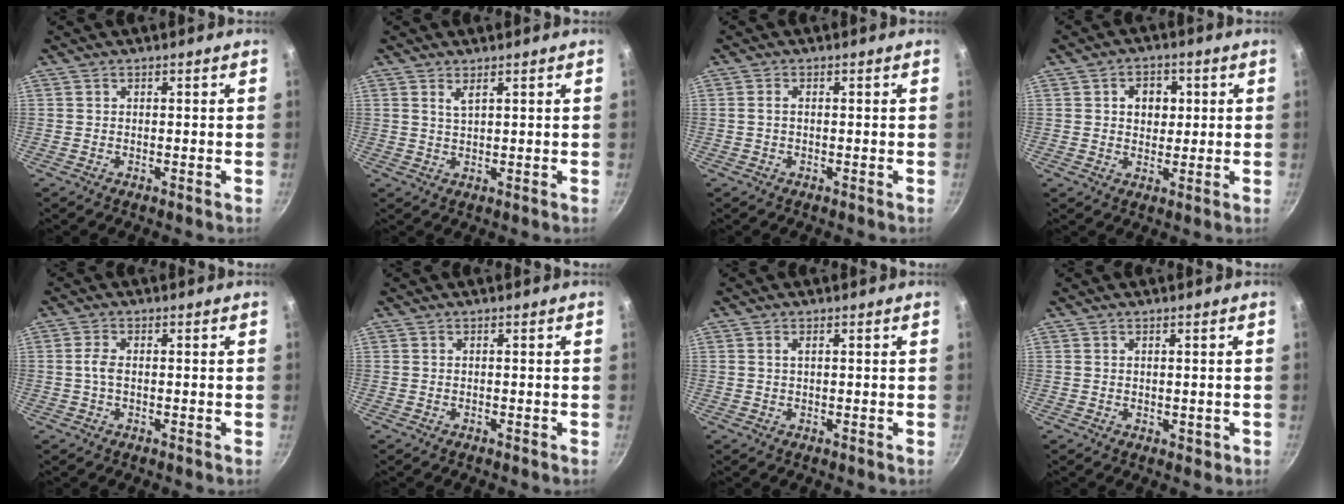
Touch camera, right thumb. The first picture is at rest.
{"total": 2.0, "force": [1.1, 0.6, 1.5], "torque": [-0.029, -0.005, 0.023]}
{"total": 1.3, "force": [-0.1, 0.7, 1.1], "torque": [-0.026, 0.006, -0.003]}
{"total": 5.5, "force": [1.1, 4.4, 3.0], "torque": [-0.020, 0.001, 0.013]}
{"total": 2.4, "force": [-0.2, 1.3, 2.0], "torque": [-0.047, 0.006, -0.007]}
{"total": 0.0}
{"total": 1.0, "force": [0.3, 0.4, 0.9], "torque": [-0.017, 0.002, 0.005]}
{"total": 1.2, "force": [0.1, 0.8, 0.9], "torque": [-0.007, 0.001, 0.003]}